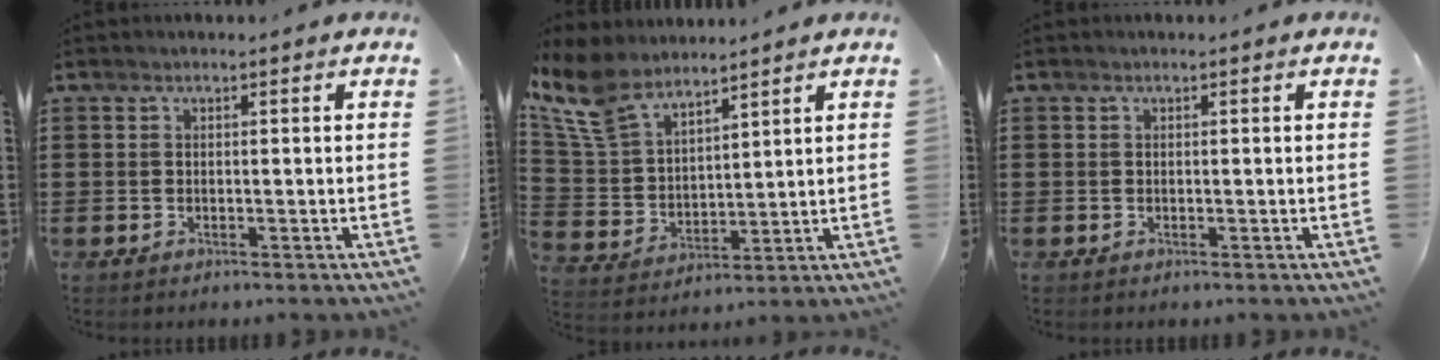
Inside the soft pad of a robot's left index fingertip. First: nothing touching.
{"total": 10.1, "force": [8.3, 3.6, 4.4], "torque": [-0.125, -0.030, 0.157]}
{"total": 0.0}